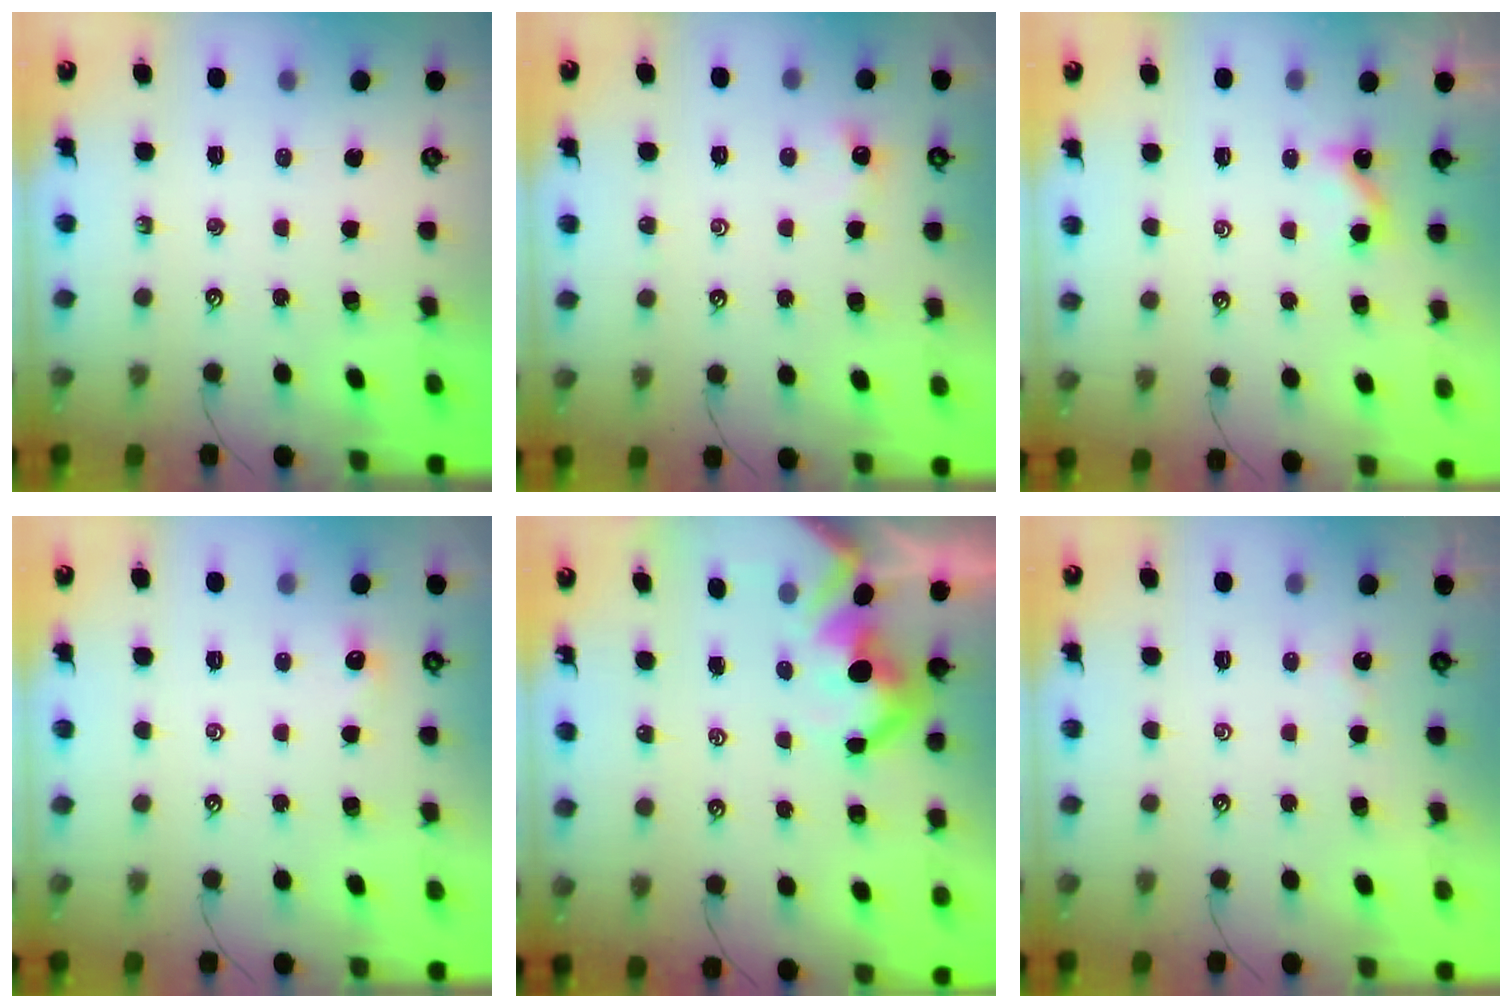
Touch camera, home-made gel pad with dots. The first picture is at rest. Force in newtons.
{"total": 0.6, "press": 0.5, "slide": 0.4}
{"total": 0.5, "press": 0.3, "slide": 0.4}
{"total": 2.1, "press": 2.1, "slide": 0.3}
{"total": 7.7, "press": 7.6, "slide": 1.1}
{"total": 3.2, "press": 3.2, "slide": 0.1}